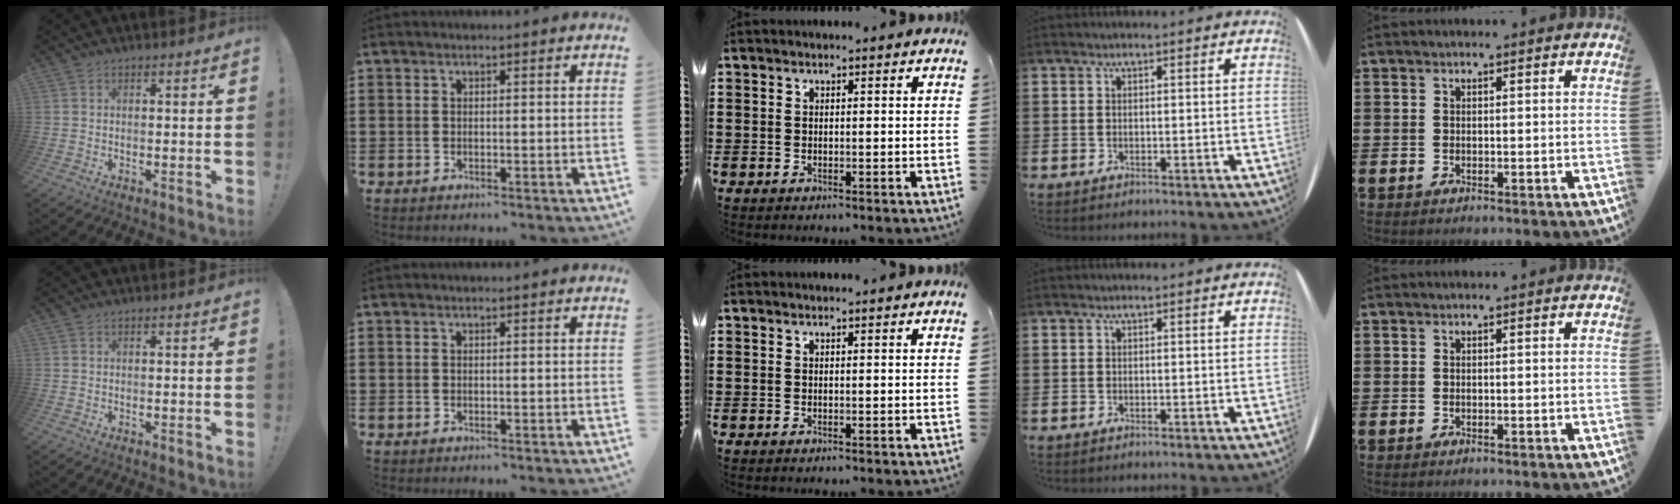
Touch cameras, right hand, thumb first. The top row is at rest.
{}